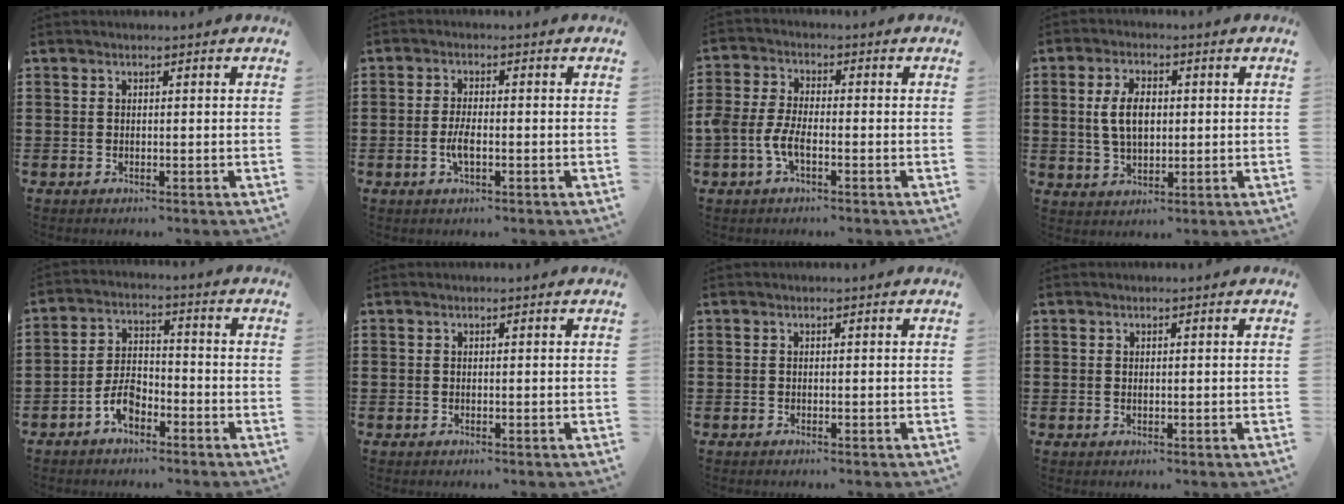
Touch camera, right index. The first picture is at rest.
{"total": 3.4, "force": [-0.9, 1.1, 3.1], "torque": [-0.063, 0.000, -0.018]}
{"total": 4.7, "force": [-1.8, 2.0, 3.8], "torque": [-0.102, -0.005, -0.042]}
{"total": 6.2, "force": [0.5, 3.5, 5.2], "torque": [-0.111, 0.004, 0.001]}
{"total": 5.6, "force": [-3.2, 2.8, 3.5], "torque": [-0.081, 0.007, -0.065]}
{"total": 0.0}
{"total": 0.0}
{"total": 0.0}